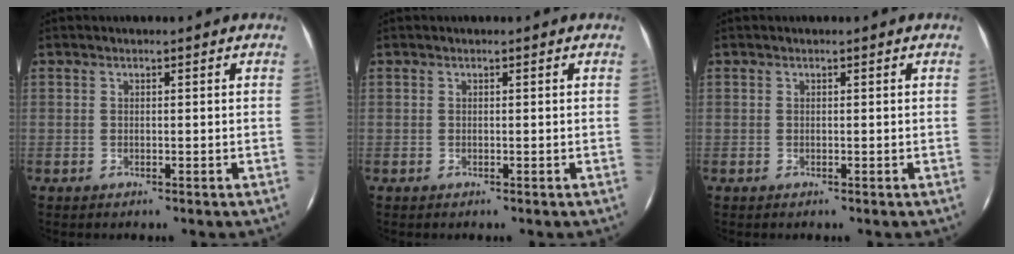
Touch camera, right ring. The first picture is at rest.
{"total": 0.0}
{"total": 0.0}